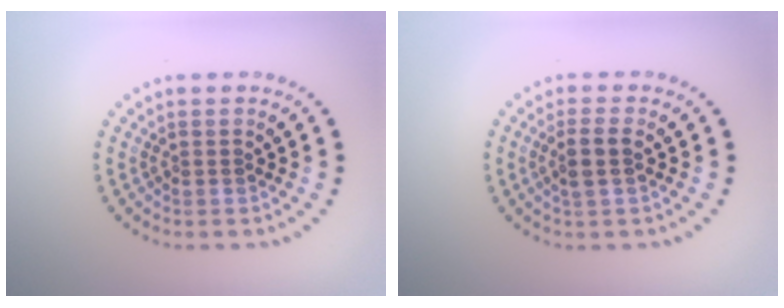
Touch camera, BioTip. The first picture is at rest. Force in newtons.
{"total": 2.0, "press": 1.8, "slide": 0.9}